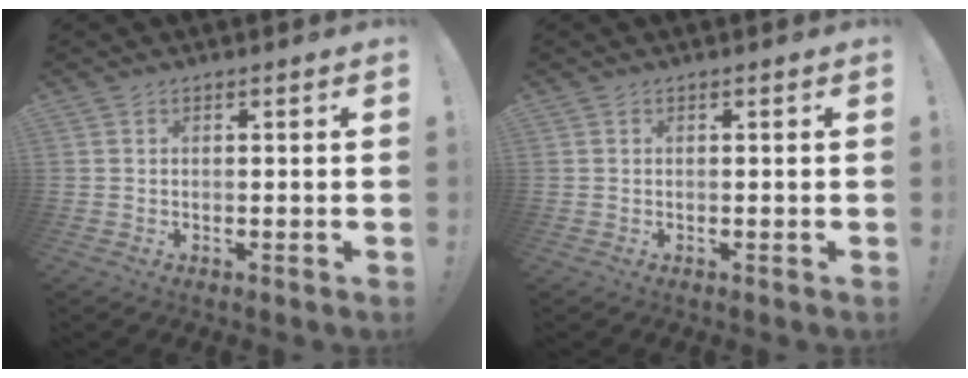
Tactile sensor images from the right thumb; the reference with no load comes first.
{"total": 0.0}